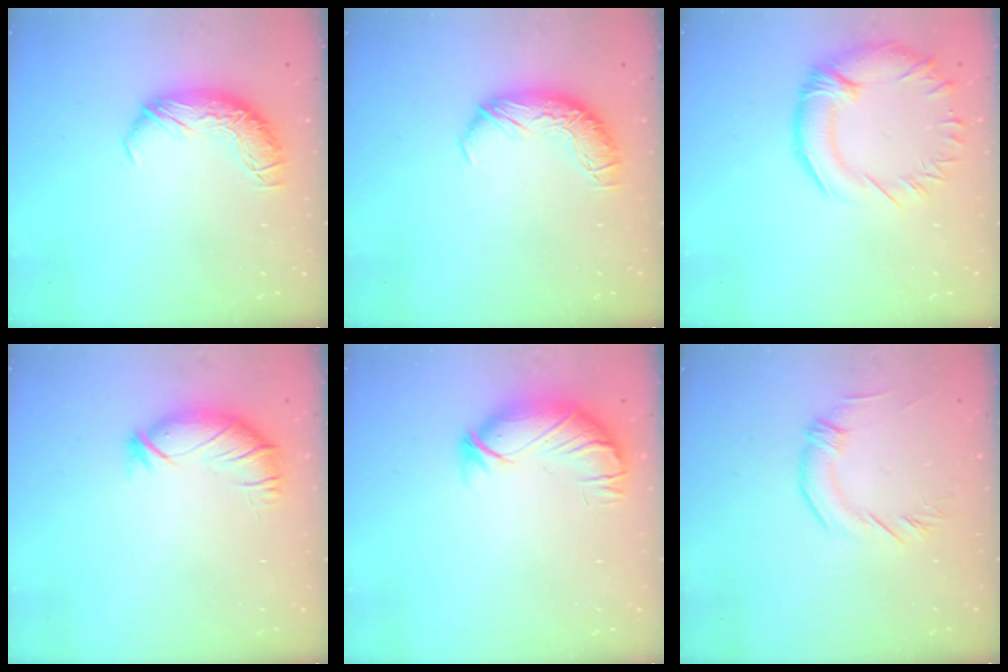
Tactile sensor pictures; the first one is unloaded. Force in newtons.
{"total": 0.0}
{"total": 4.5, "press": 3.8, "slide": 2.3}
{"total": 3.1, "press": 2.4, "slide": 1.9}
{"total": 3.7, "press": 2.5, "slide": 2.8}
{"total": 2.5, "press": 2.1, "slide": 1.4}